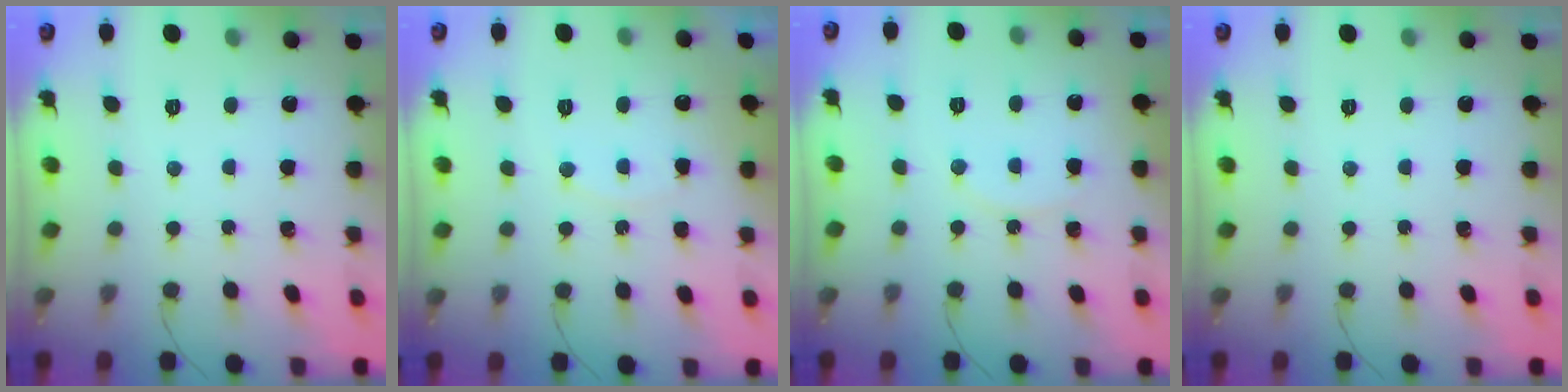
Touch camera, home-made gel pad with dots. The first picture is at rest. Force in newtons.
{"total": 3.9, "press": 3.8, "slide": 0.7}
{"total": 6.2, "press": 6.2, "slide": 0.5}
{"total": 0.0}